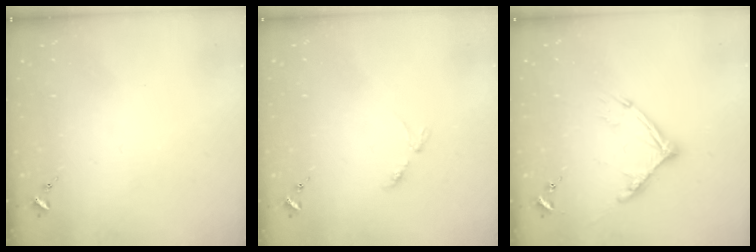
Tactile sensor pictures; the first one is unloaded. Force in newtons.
{"total": 2.8, "press": 2.8, "slide": 0.5}
{"total": 12.8, "press": 12.7, "slide": 1.2}